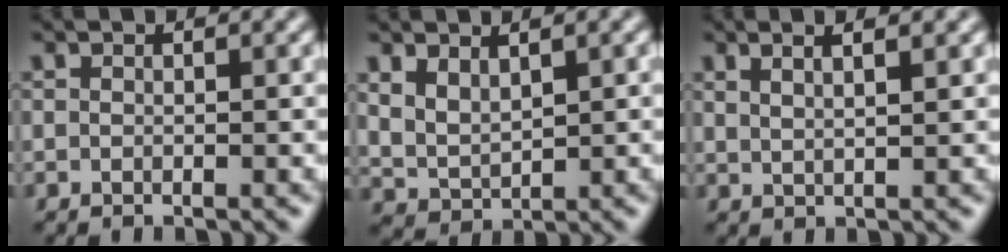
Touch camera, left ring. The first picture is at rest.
{"total": 2.7, "force": [1.5, 1.6, 1.7], "torque": [-0.038, -0.008, 0.037]}
{"total": 3.6, "force": [2.2, 1.5, 2.5], "torque": [-0.011, 0.017, 0.004]}